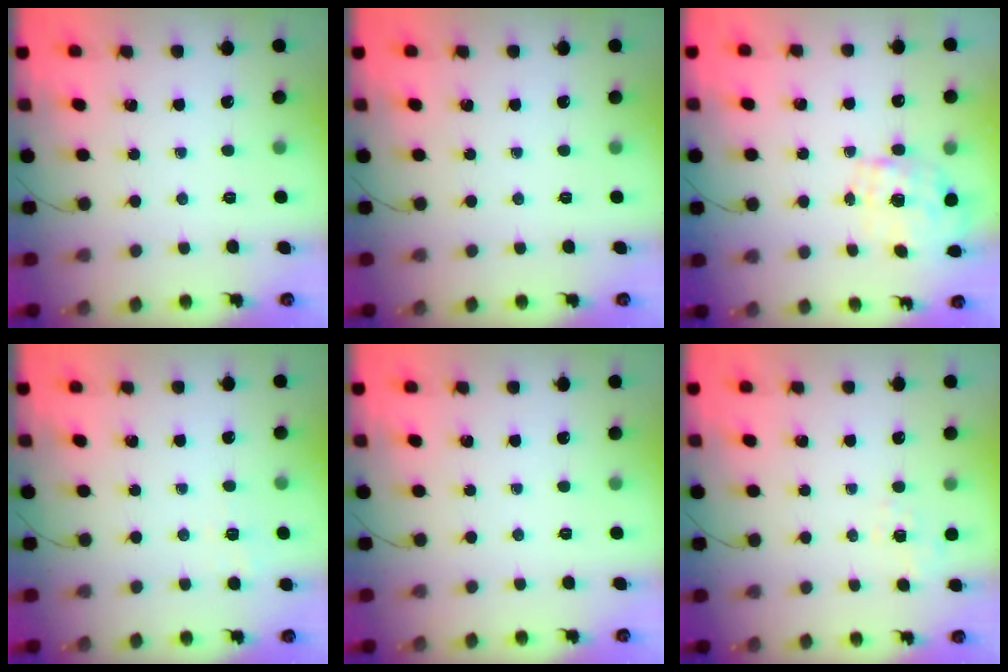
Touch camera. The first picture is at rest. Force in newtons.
{"total": 0.0}
{"total": 1.6, "press": 1.5, "slide": 0.6}
{"total": 2.7, "press": 2.3, "slide": 1.5}
{"total": 0.0}
{"total": 1.7, "press": 0.9, "slide": 1.4}